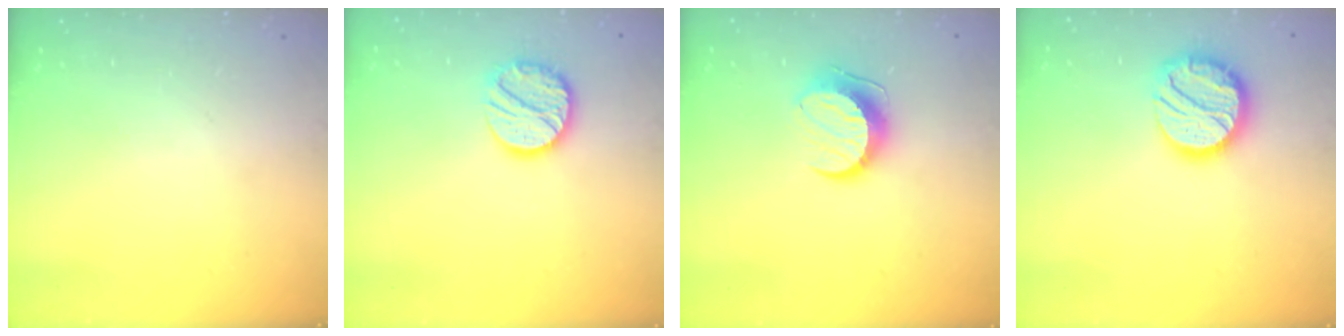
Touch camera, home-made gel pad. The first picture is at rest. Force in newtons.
{"total": 13.1, "press": 13.1, "slide": 1.2}
{"total": 10.1, "press": 10.0, "slide": 0.5}
{"total": 17.1, "press": 17.0, "slide": 1.5}